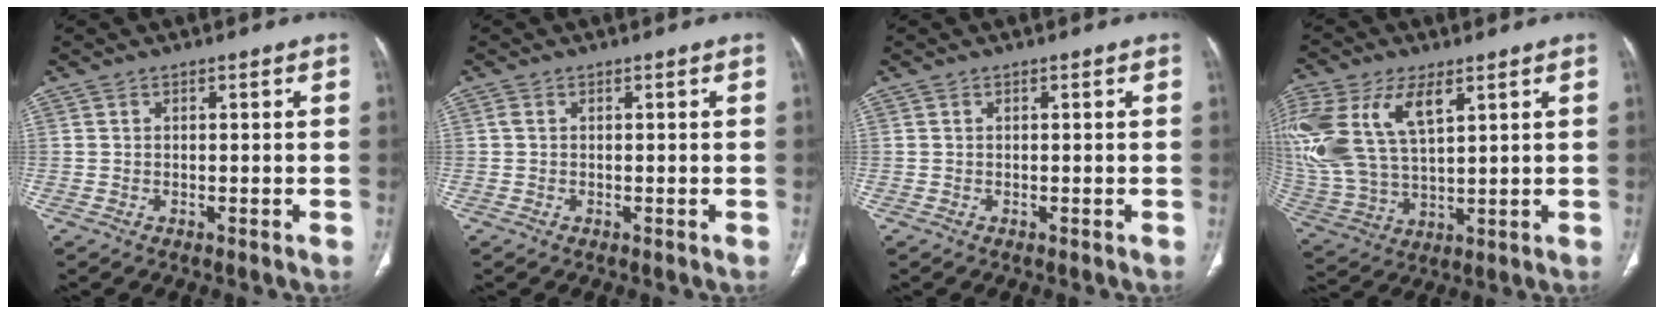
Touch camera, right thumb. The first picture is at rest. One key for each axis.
{"total": 0.5, "fx": 0.0, "fy": 0.3, "fz": 0.4, "tx": -0.012, "ty": -0.001, "tz": -0.004}
{"total": 0.0}
{"total": 21.9, "fx": 8.5, "fy": 11.8, "fz": 16.3, "tx": -0.386, "ty": -0.002, "tz": 0.168}